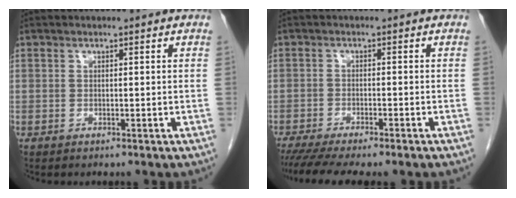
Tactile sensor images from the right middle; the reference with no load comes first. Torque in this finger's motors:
{"motor_torque": [0.89, -0.71, 0.18, 0.12]}